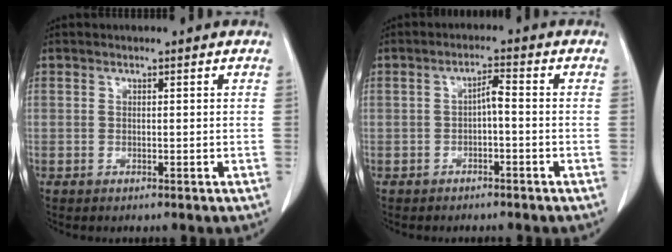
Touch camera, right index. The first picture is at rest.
{"total": 2.3, "force": [-0.5, 0.5, 2.2], "torque": [-0.037, 0.008, -0.009]}